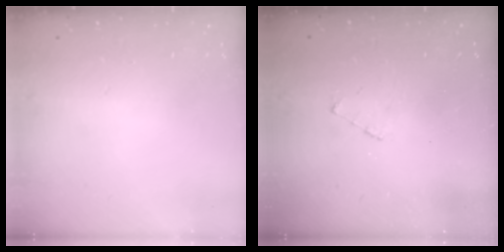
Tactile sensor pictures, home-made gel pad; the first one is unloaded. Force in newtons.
{"total": 2.6, "press": 2.6, "slide": 0.2}